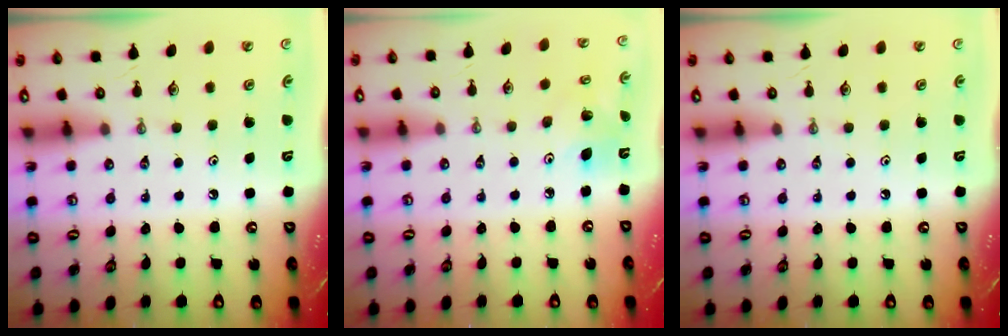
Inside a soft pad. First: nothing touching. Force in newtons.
{"total": 7.2, "press": 7.0, "slide": 1.9}
{"total": 0.0}